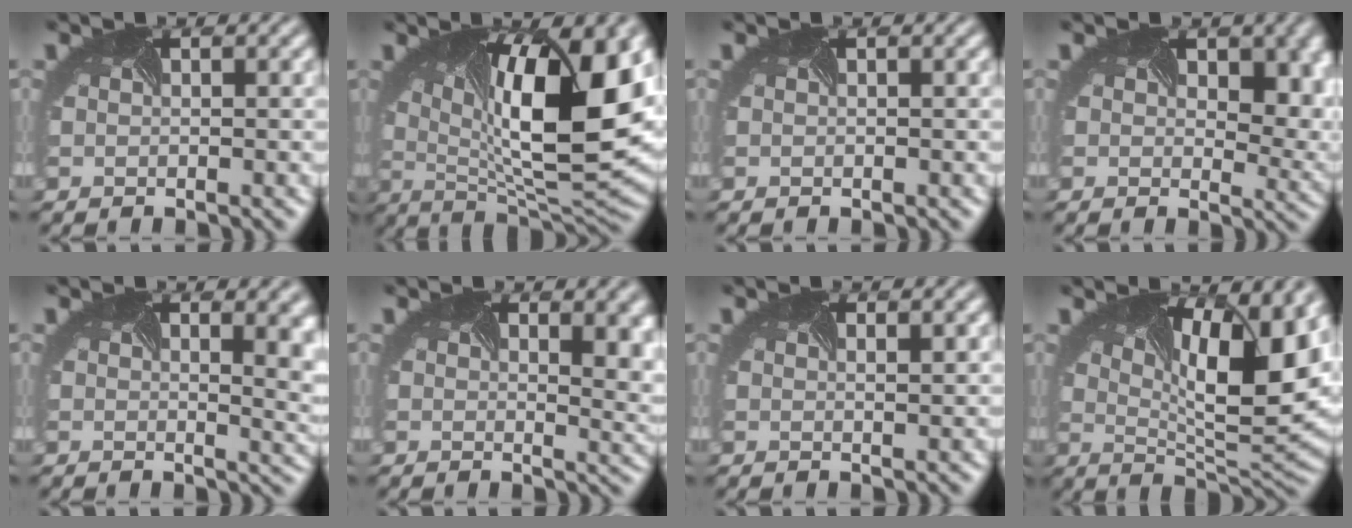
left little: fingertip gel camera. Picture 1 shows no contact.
{"total": 14.8, "force": [2.4, 5.3, 13.6], "torque": [-0.189, -0.013, 0.041]}
{"total": 0.0}
{"total": 7.5, "force": [2.2, 5.0, 5.2], "torque": [-0.091, -0.018, 0.052]}
{"total": 10.7, "force": [3.5, 5.7, 8.3], "torque": [-0.086, 0.031, 0.047]}
{"total": 8.9, "force": [3.6, 4.5, 6.8], "torque": [-0.072, 0.017, 0.050]}
{"total": 1.3, "force": [0.8, 0.6, 0.8], "torque": [0.003, 0.010, -0.009]}
{"total": 12.4, "force": [4.2, 4.3, 10.8], "torque": [-0.145, 0.008, 0.059]}